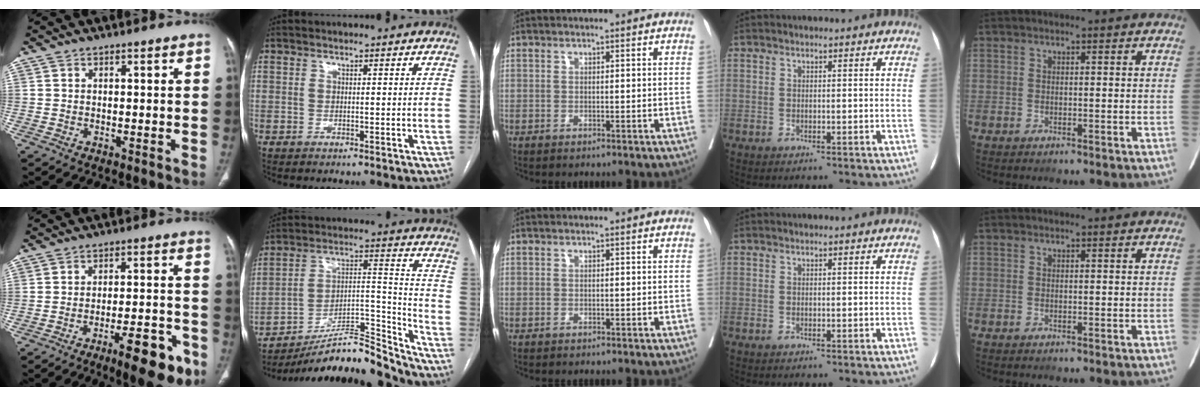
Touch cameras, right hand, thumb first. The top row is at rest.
{"thumb": {"total": 13.1, "force": [-7.1, 3.8, 10.3], "torque": [-0.126, 0.037, -0.098]}, "index": {"total": 18.5, "force": [-17.4, 1.9, 5.7], "torque": [-0.086, 0.043, -0.282]}}